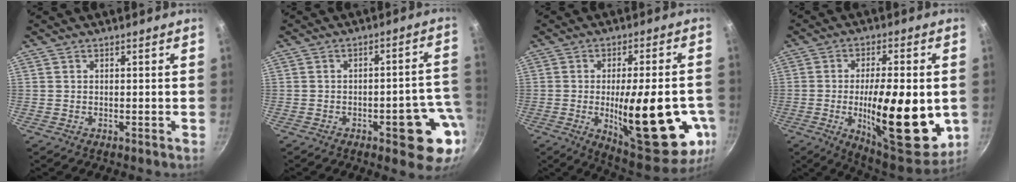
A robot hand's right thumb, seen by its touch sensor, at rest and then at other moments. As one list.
[{"total": 12.2, "force": [-4.4, 4.5, 10.4], "torque": [-0.081, 0.034, -0.053]}, {"total": 24.5, "force": [-5.4, 8.2, 22.5], "torque": [-0.287, -0.008, -0.062]}, {"total": 22.6, "force": [-3.2, 8.2, 20.8], "torque": [-0.287, -0.008, -0.041]}]